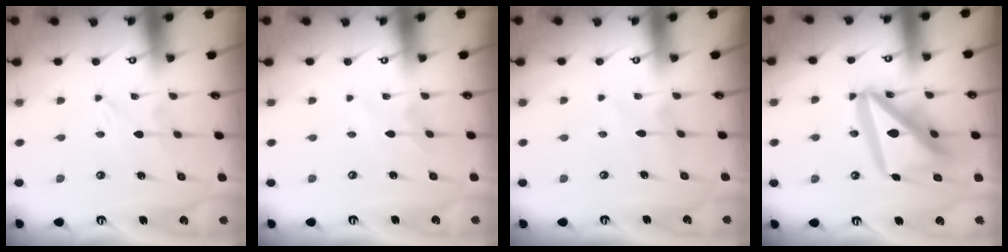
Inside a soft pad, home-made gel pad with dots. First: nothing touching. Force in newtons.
{"total": 1.4, "press": 1.4, "slide": 0.1}
{"total": 4.6, "press": 4.6, "slide": 0.5}
{"total": 20.0, "press": 19.8, "slide": 2.4}